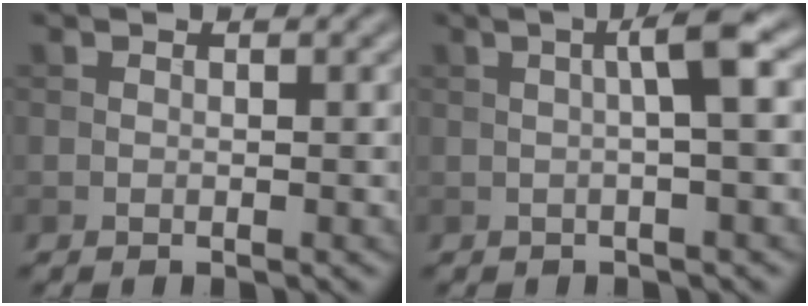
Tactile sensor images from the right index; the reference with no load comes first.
{"total": 3.9, "force": [0.5, 0.5, 3.8], "torque": [-0.054, 0.012, 0.005]}